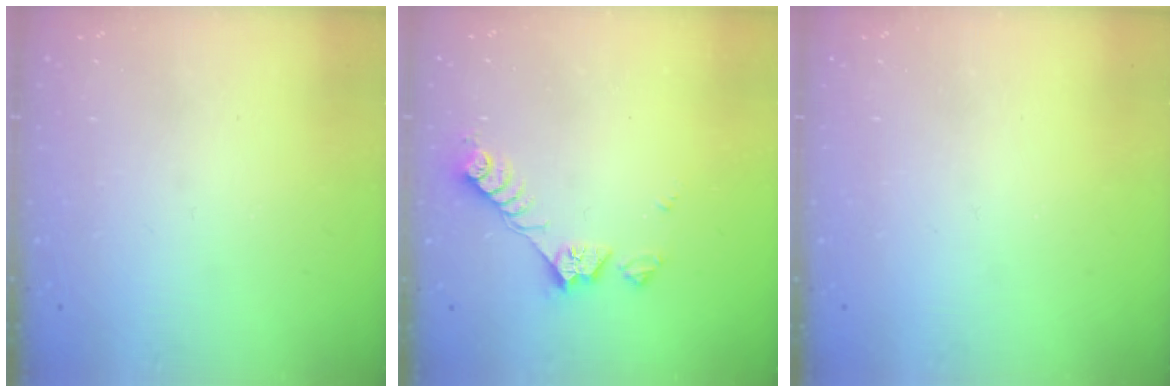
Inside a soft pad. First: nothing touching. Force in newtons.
{"total": 8.5, "press": 8.5, "slide": 0.5}
{"total": 0.0}